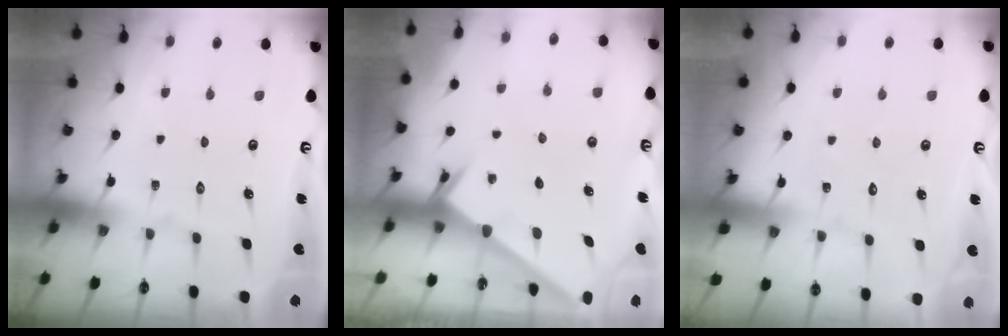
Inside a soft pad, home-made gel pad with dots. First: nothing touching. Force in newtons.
{"total": 2.6, "press": 2.6, "slide": 0.2}
{"total": 4.0, "press": 4.0, "slide": 0.4}